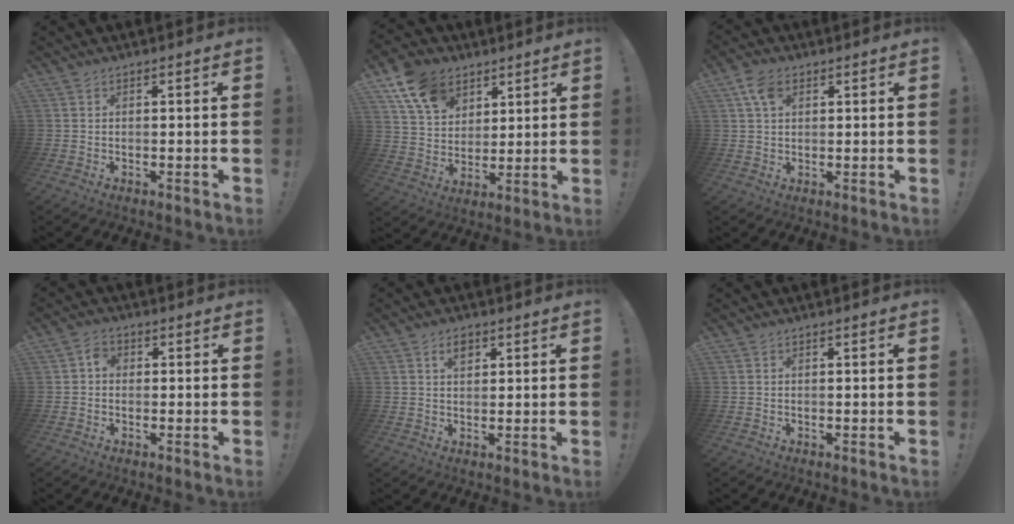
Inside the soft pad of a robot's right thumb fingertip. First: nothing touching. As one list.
[{"total": 14.0, "force": [8.2, 9.6, 5.9], "torque": [-0.101, -0.039, 0.160]}, {"total": 6.0, "force": [2.7, 4.0, 3.6], "torque": [-0.063, 0.000, 0.052]}, {"total": 3.2, "force": [0.1, 2.6, 2.0], "torque": [-0.033, 0.008, 0.000]}, {"total": 3.7, "force": [1.9, 2.3, 2.1], "torque": [-0.029, -0.001, 0.031]}, {"total": 0.0}]